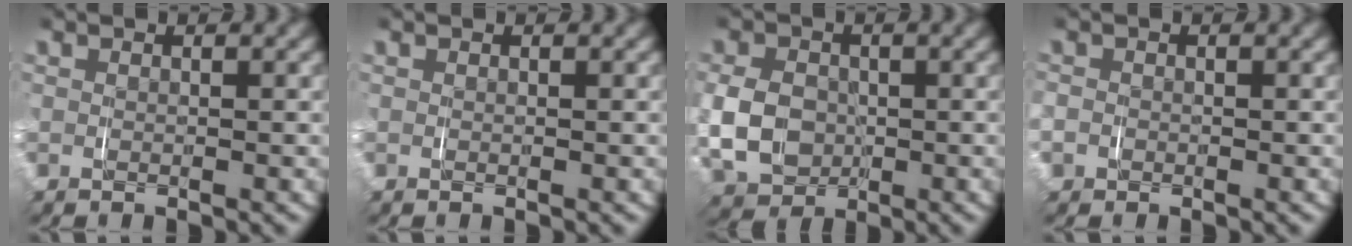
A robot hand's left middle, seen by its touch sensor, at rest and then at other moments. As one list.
[{"total": 0.0}, {"total": 6.2, "force": [-0.4, 5.2, 3.5], "torque": [-0.085, -0.011, -0.003]}, {"total": 1.9, "force": [-0.4, 1.8, 0.4], "torque": [-0.023, -0.003, -0.011]}]